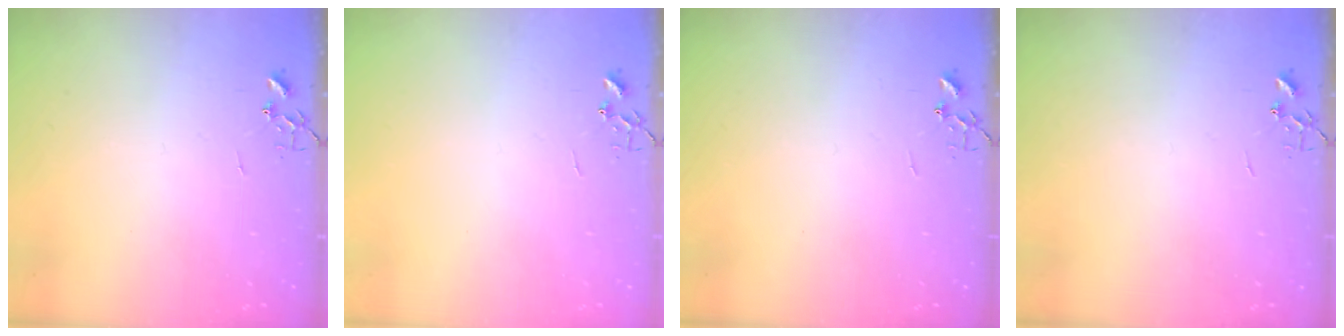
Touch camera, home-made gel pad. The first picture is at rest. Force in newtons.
{"total": 0.0}
{"total": 0.0}
{"total": 0.0}